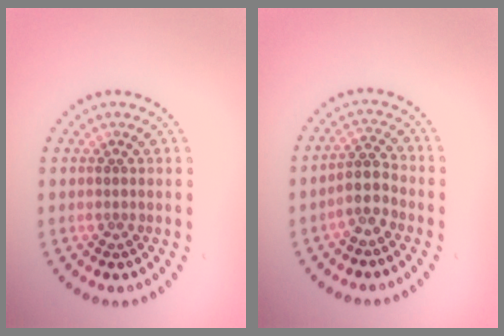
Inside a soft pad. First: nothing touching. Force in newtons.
{"total": 2.6, "press": 2.1, "slide": 1.5}